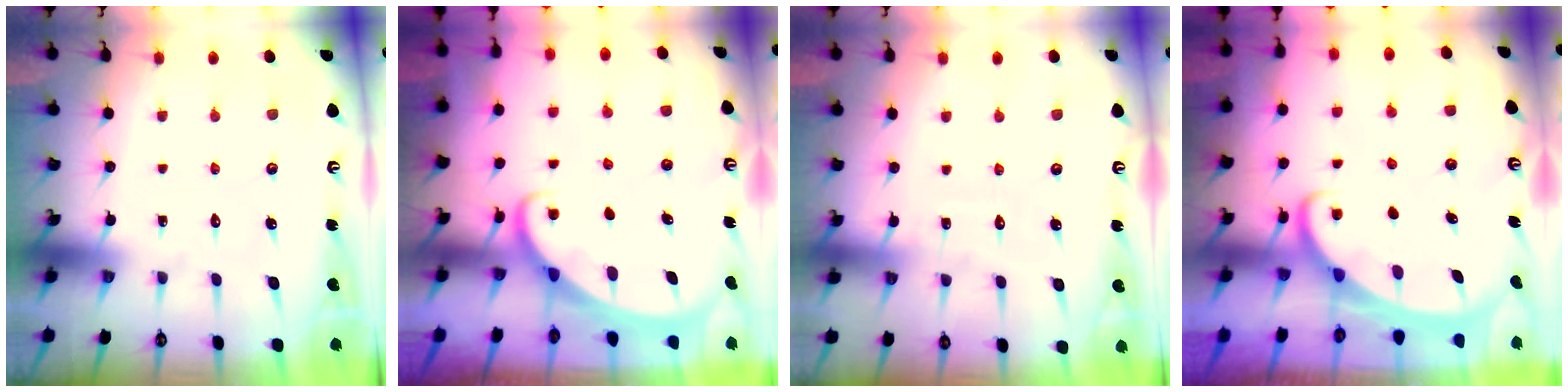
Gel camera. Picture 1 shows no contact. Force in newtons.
{"total": 2.0, "press": 2.0, "slide": 0.1}
{"total": 3.0, "press": 3.0, "slide": 0.2}
{"total": 2.2, "press": 2.2, "slide": 0.3}